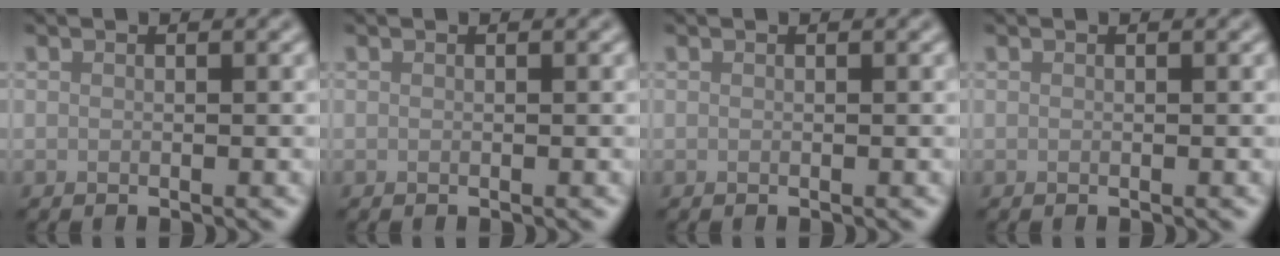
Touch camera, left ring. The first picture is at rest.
{"total": 0.0}
{"total": 0.0}
{"total": 0.0}